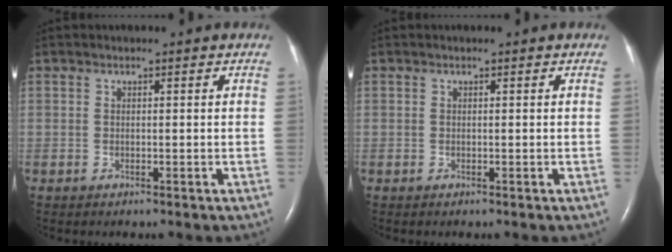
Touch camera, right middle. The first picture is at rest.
{"total": 0.0}